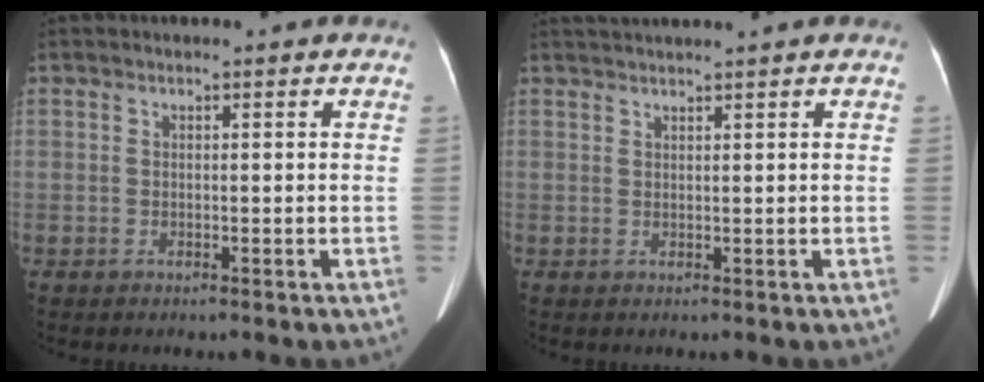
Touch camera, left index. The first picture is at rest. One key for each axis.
{"total": 6.6, "fx": 6.1, "fy": -0.4, "fz": 2.3, "tx": -0.032, "ty": 0.033, "tz": 0.085}